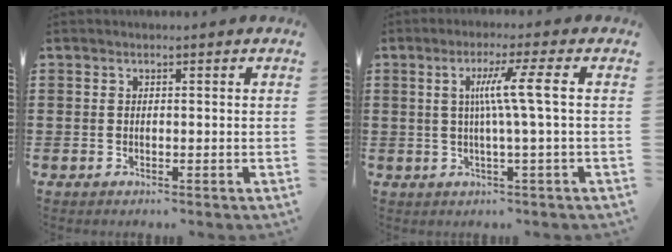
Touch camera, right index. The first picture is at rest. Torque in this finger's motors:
{"motor_torque": [1.26, -0.29, 0.41, 0.20]}